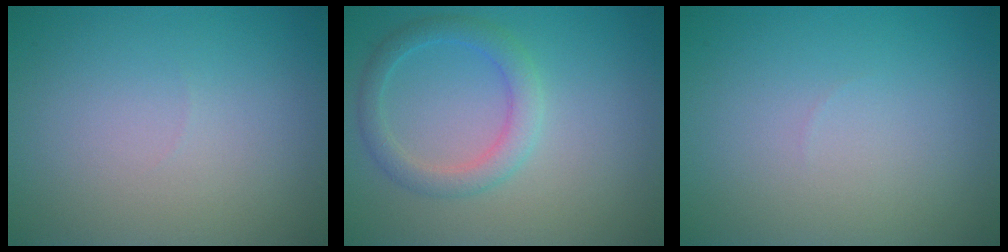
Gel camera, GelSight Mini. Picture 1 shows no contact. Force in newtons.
{"total": 2.7, "press": 2.7, "slide": 0.1}
{"total": 0.0}